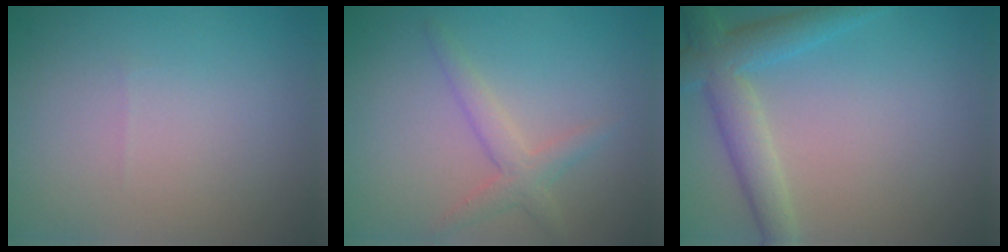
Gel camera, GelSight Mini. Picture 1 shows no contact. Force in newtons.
{"total": 2.3, "press": 2.3, "slide": 0.1}
{"total": 4.3, "press": 4.3, "slide": 0.0}